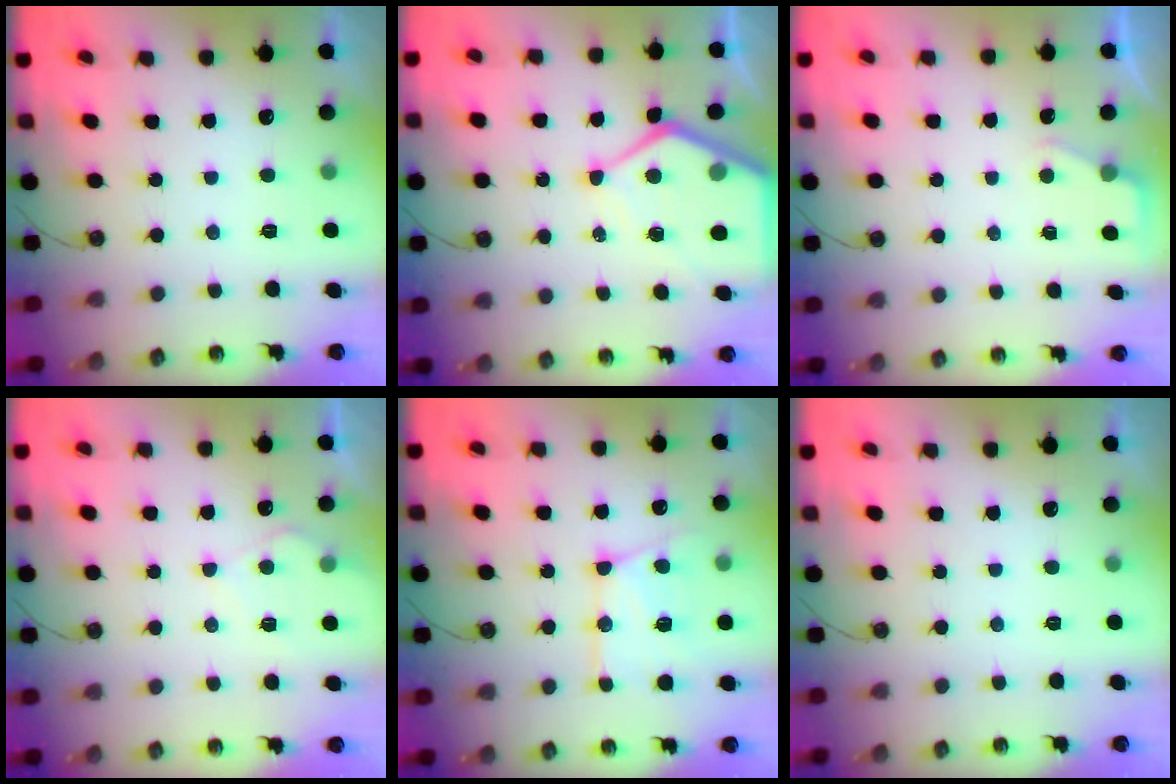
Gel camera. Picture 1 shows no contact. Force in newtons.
{"total": 11.5, "press": 11.5, "slide": 1.0}
{"total": 2.4, "press": 2.4, "slide": 0.4}
{"total": 6.9, "press": 6.9, "slide": 0.7}
{"total": 15.0, "press": 14.9, "slide": 1.6}
{"total": 0.0}